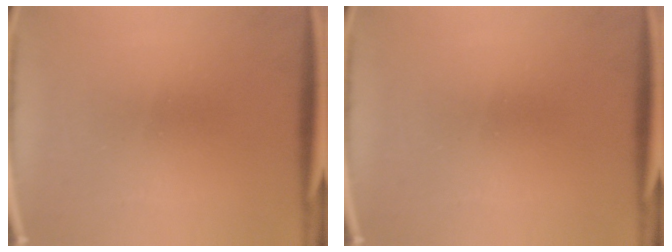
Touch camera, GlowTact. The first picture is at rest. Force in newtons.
{"total": 0.0}